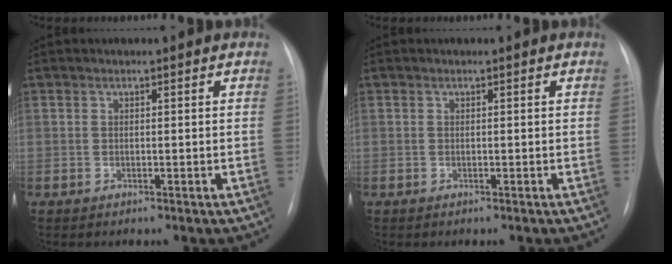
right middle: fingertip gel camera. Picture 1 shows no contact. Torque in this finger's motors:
{"motor_torque": [0.00, 0.00, 0.00, 0.00]}